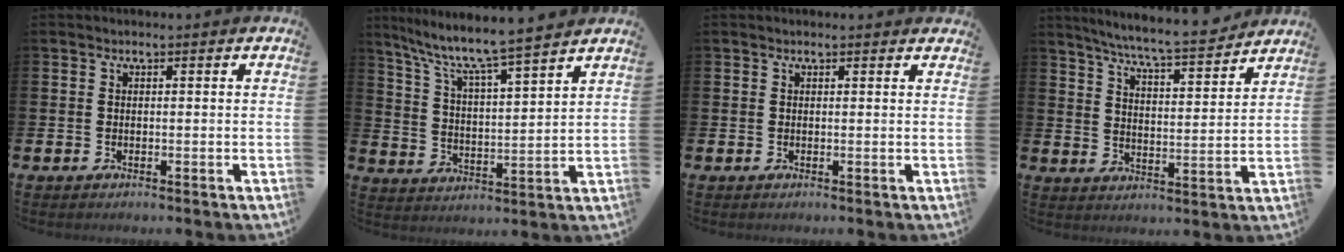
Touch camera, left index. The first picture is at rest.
{"total": 7.7, "force": [7.1, 0.1, 2.9], "torque": [-0.084, -0.056, 0.119]}
{"total": 0.6, "force": [0.5, 0.1, 0.1], "torque": [0.004, -0.002, 0.009]}
{"total": 7.0, "force": [6.6, -0.2, 2.3], "torque": [-0.062, -0.052, 0.111]}